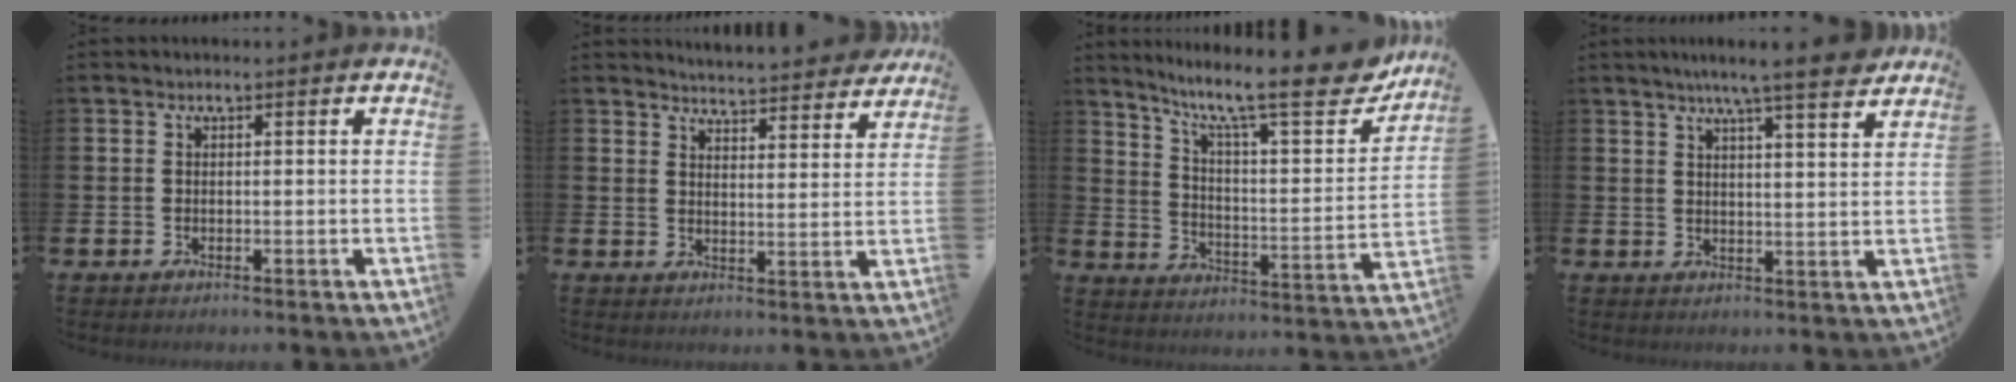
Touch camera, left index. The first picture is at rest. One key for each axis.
{"total": 5.1, "fx": 5.1, "fy": 0.2, "fz": -0.1, "tx": -0.003, "ty": -0.044, "tz": 0.088}
{"total": 13.2, "fx": 10.1, "fy": 3.2, "fz": 7.9, "tx": -0.147, "ty": -0.069, "tz": 0.159}
{"total": 6.7, "fx": 6.0, "fy": -0.3, "fz": 2.9, "tx": -0.062, "ty": -0.028, "tz": 0.103}